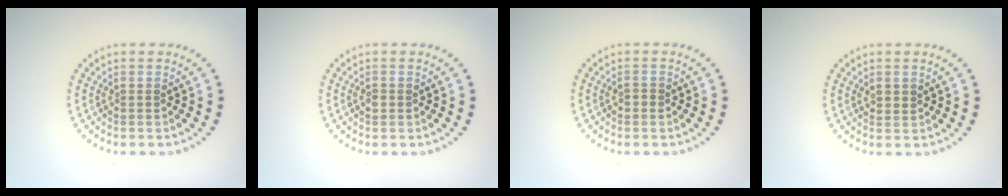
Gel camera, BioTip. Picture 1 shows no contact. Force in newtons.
{"total": 0.7, "press": 0.6, "slide": 0.4}
{"total": 0.8, "press": 0.8, "slide": 0.2}
{"total": 1.1, "press": 1.0, "slide": 0.5}